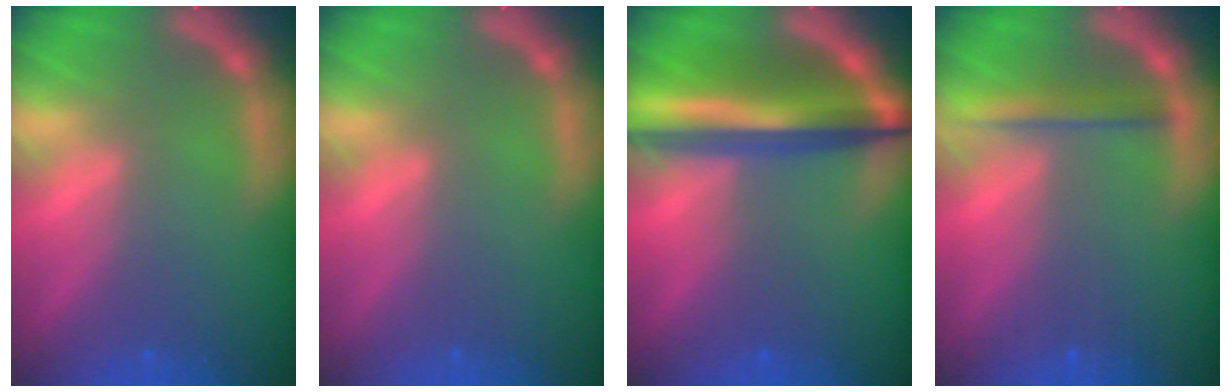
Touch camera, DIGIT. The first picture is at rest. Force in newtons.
{"total": 0.0}
{"total": 9.4}
{"total": 2.5}